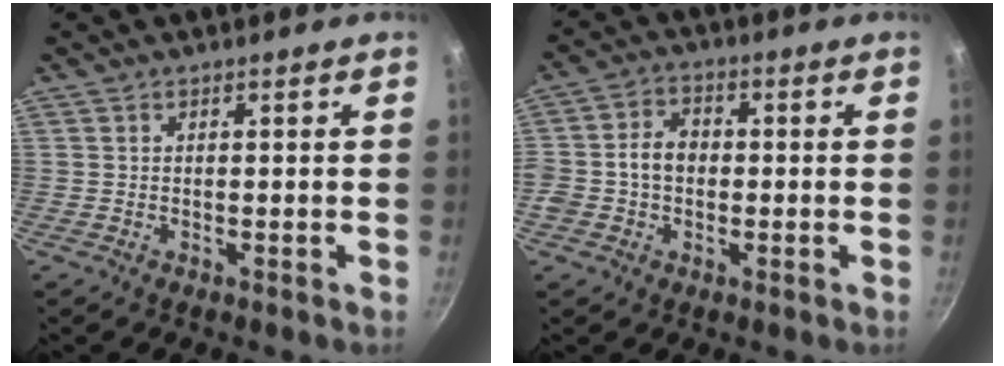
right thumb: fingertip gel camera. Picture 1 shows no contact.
{"total": 6.2, "force": [-0.6, 5.0, 3.7], "torque": [-0.045, 0.018, -0.020]}